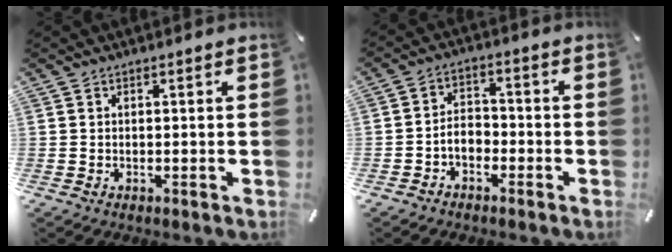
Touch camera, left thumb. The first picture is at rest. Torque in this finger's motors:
{"motor_torque": [0.01, 0.01, 0.01, 0.02, -0.01]}